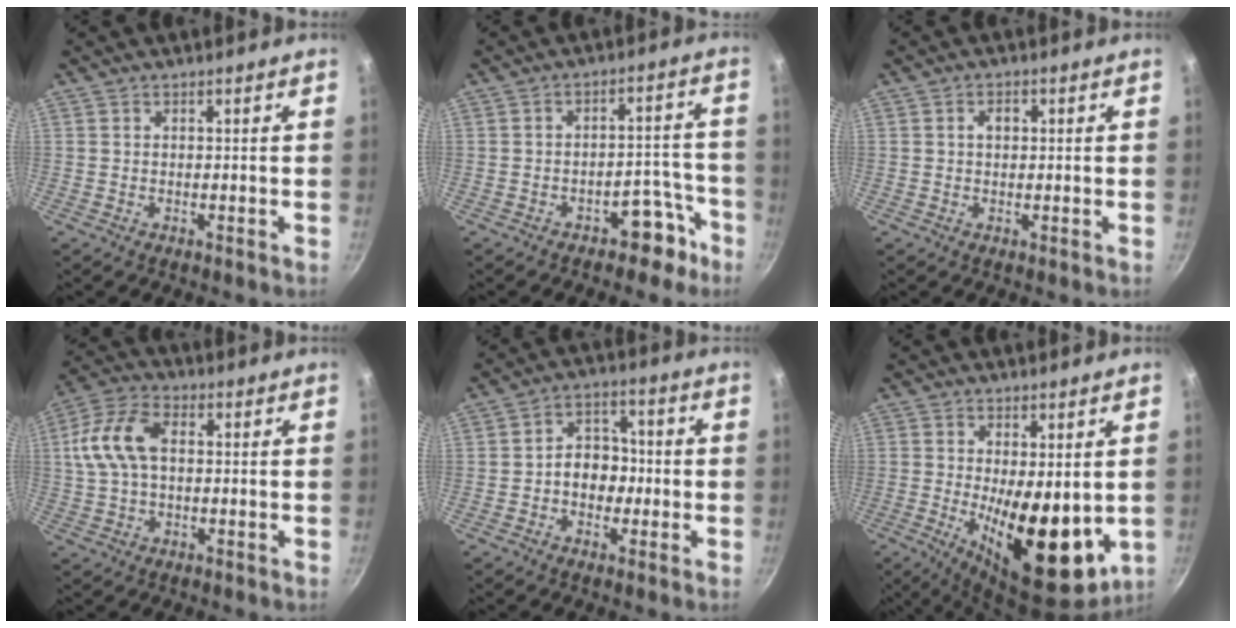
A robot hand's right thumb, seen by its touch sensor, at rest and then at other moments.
{"total": 7.3, "force": [-4.8, 3.9, 3.9], "torque": [-0.027, 0.061, -0.067]}
{"total": 2.0, "force": [0.4, 1.3, 1.4], "torque": [-0.019, 0.006, 0.004]}
{"total": 10.9, "force": [1.5, 6.6, 8.5], "torque": [-0.181, 0.028, 0.024]}
{"total": 7.8, "force": [-1.0, 6.0, 4.9], "torque": [-0.038, 0.026, -0.029]}
{"total": 17.4, "force": [-2.7, 7.4, 15.6], "torque": [-0.217, -0.035, -0.017]}